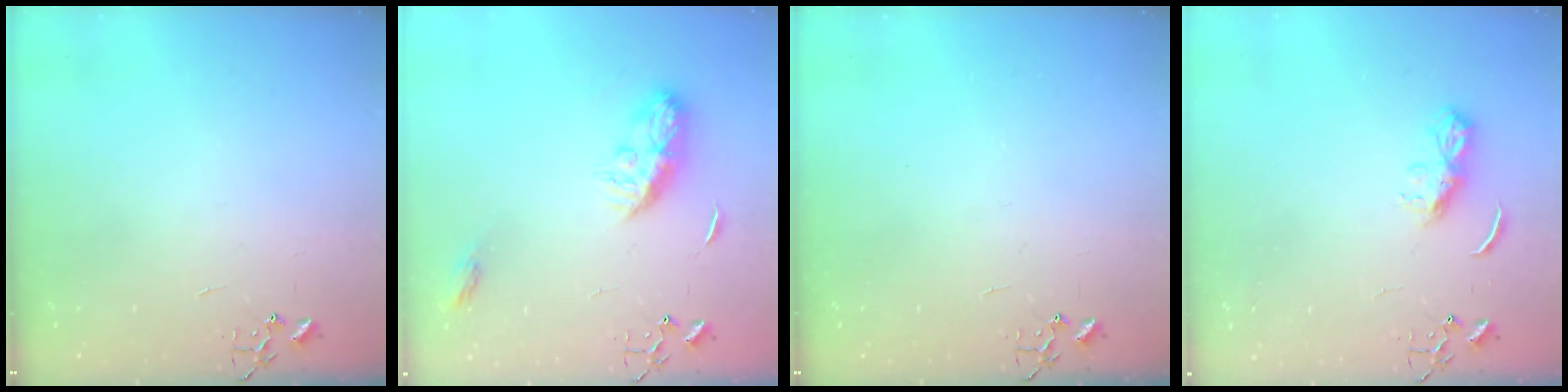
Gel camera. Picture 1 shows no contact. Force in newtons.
{"total": 9.7, "press": 9.7, "slide": 0.1}
{"total": 0.0}
{"total": 6.7, "press": 6.7, "slide": 0.6}